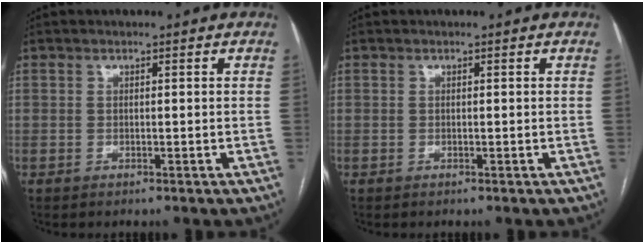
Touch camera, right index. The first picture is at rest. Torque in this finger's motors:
{"motor_torque": [0.00, 0.00, 0.00, 0.00]}